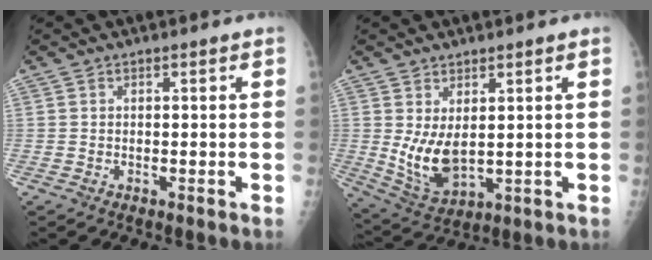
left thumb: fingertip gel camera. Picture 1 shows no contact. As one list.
[{"total": 8.4, "force": [1.4, 4.5, 6.9], "torque": [-0.122, -0.024, 0.046]}]